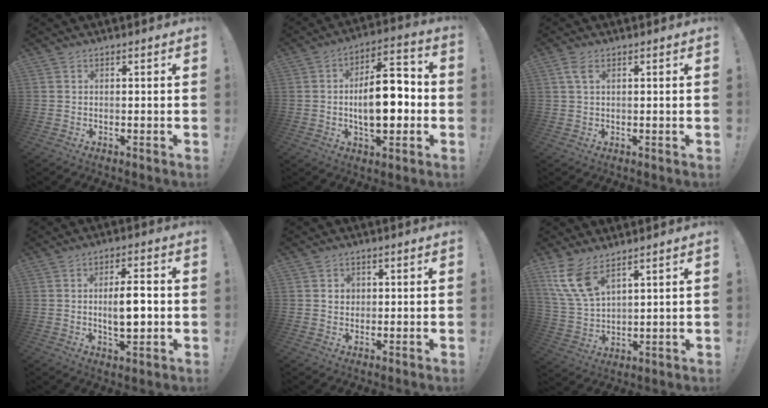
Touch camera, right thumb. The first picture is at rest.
{"total": 15.4, "force": [-1.7, 7.7, 13.2], "torque": [-0.206, 0.005, -0.038]}
{"total": 3.2, "force": [1.3, 1.6, 2.5], "torque": [-0.047, 0.001, 0.024]}
{"total": 8.5, "force": [-0.4, 3.1, 7.9], "torque": [-0.129, -0.002, -0.013]}
{"total": 2.7, "force": [0.6, 2.4, 1.0], "torque": [-0.011, 0.000, 0.009]}
{"total": 10.8, "force": [7.1, 4.4, 6.8], "torque": [-0.147, -0.031, 0.139]}